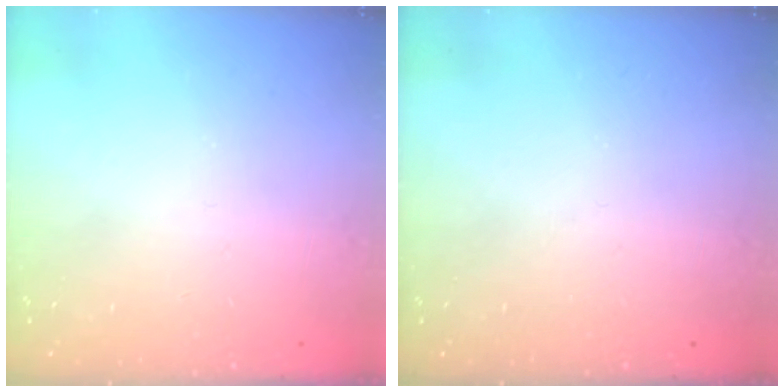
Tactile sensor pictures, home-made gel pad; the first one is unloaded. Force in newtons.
{"total": 0.0}